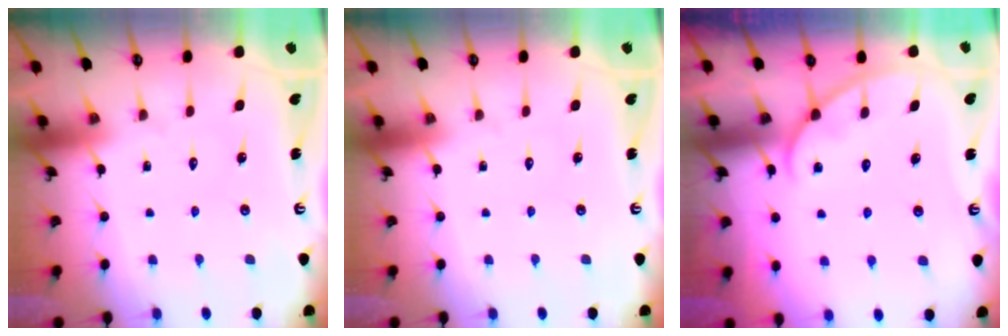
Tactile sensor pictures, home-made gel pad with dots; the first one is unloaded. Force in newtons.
{"total": 0.0}
{"total": 3.3, "press": 3.3, "slide": 0.3}